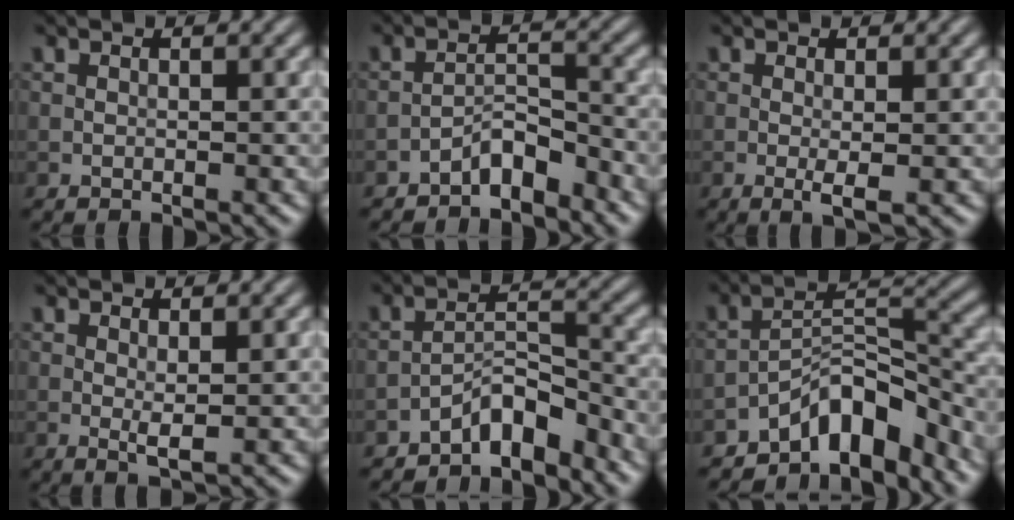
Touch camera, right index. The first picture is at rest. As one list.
[{"total": 3.0, "force": [-2.5, 0.8, 1.4], "torque": [-0.019, 0.018, -0.047]}, {"total": 1.6, "force": [-0.2, 0.2, 1.5], "torque": [-0.029, -0.005, -0.004]}, {"total": 1.4, "force": [0.3, 0.3, 1.3], "torque": [-0.025, -0.004, 0.005]}, {"total": 4.4, "force": [-3.5, 1.4, 2.2], "torque": [-0.027, 0.018, -0.067]}, {"total": 7.4, "force": [-5.7, 2.7, 3.9], "torque": [-0.037, 0.011, -0.104]}]